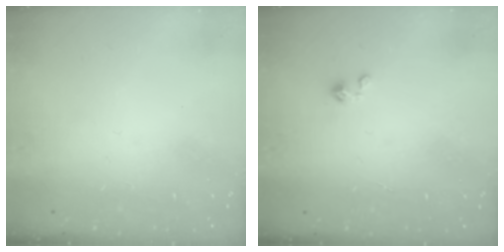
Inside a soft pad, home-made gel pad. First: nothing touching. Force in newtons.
{"total": 2.3, "press": 2.2, "slide": 0.3}